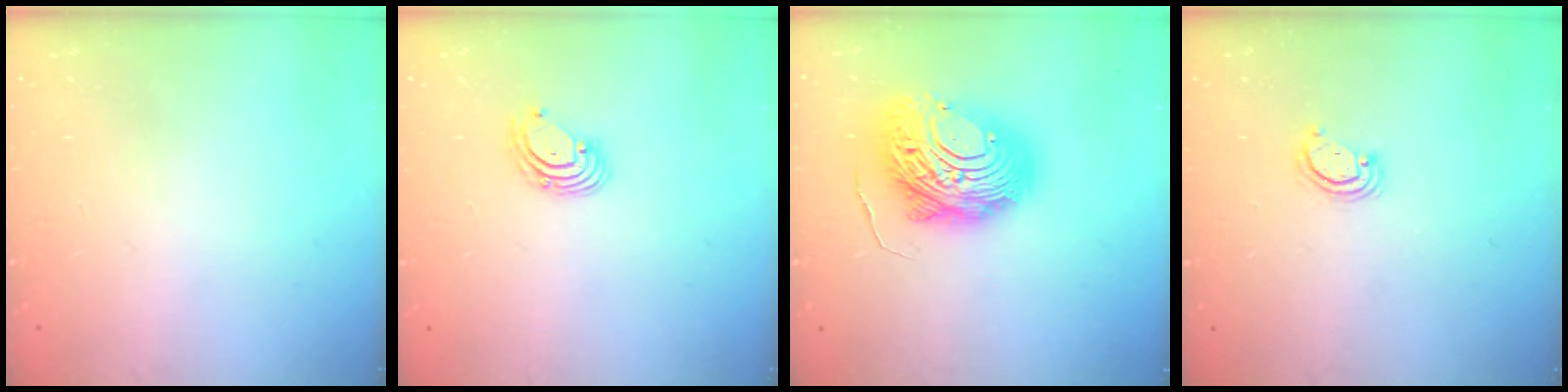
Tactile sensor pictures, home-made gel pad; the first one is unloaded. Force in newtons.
{"total": 2.6, "press": 2.6, "slide": 0.1}
{"total": 17.5, "press": 17.5, "slide": 1.5}
{"total": 3.7, "press": 3.7, "slide": 0.3}